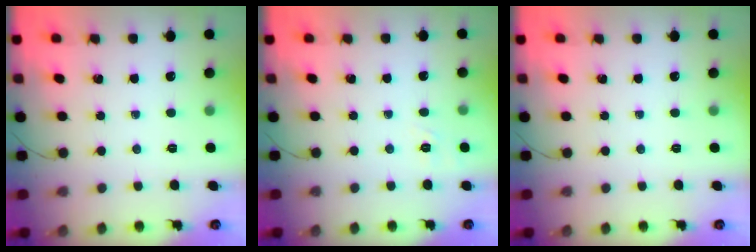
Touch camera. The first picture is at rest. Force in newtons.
{"total": 1.7, "press": 0.2, "slide": 1.7}
{"total": 0.0}